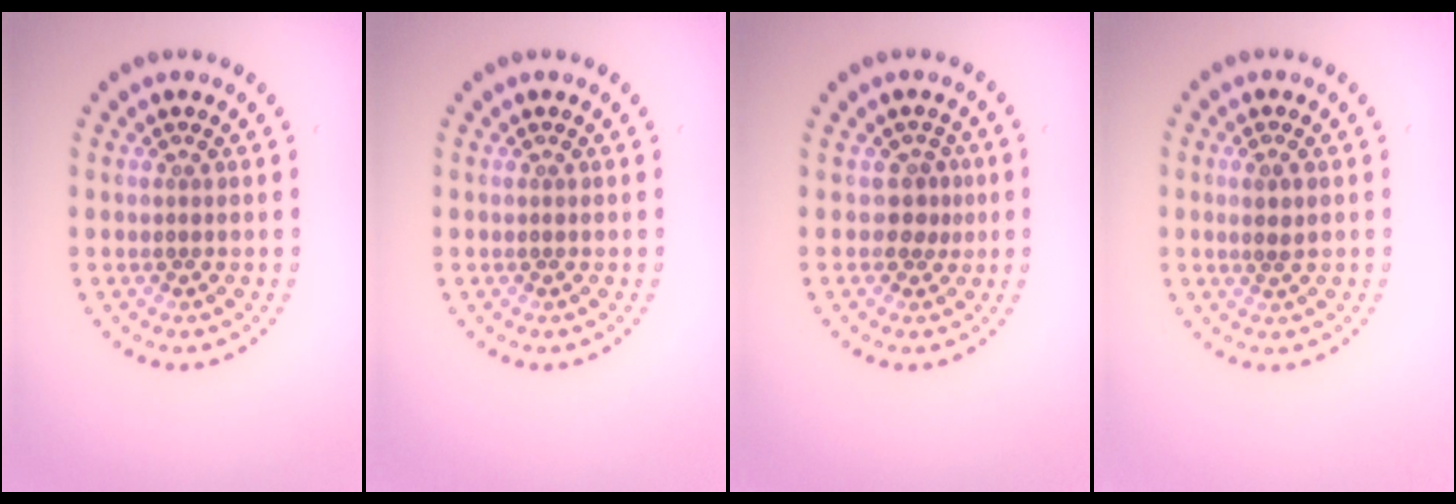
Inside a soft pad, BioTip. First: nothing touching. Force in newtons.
{"total": 0.0}
{"total": 1.7, "press": 1.3, "slide": 1.1}
{"total": 1.0, "press": 0.8, "slide": 0.7}